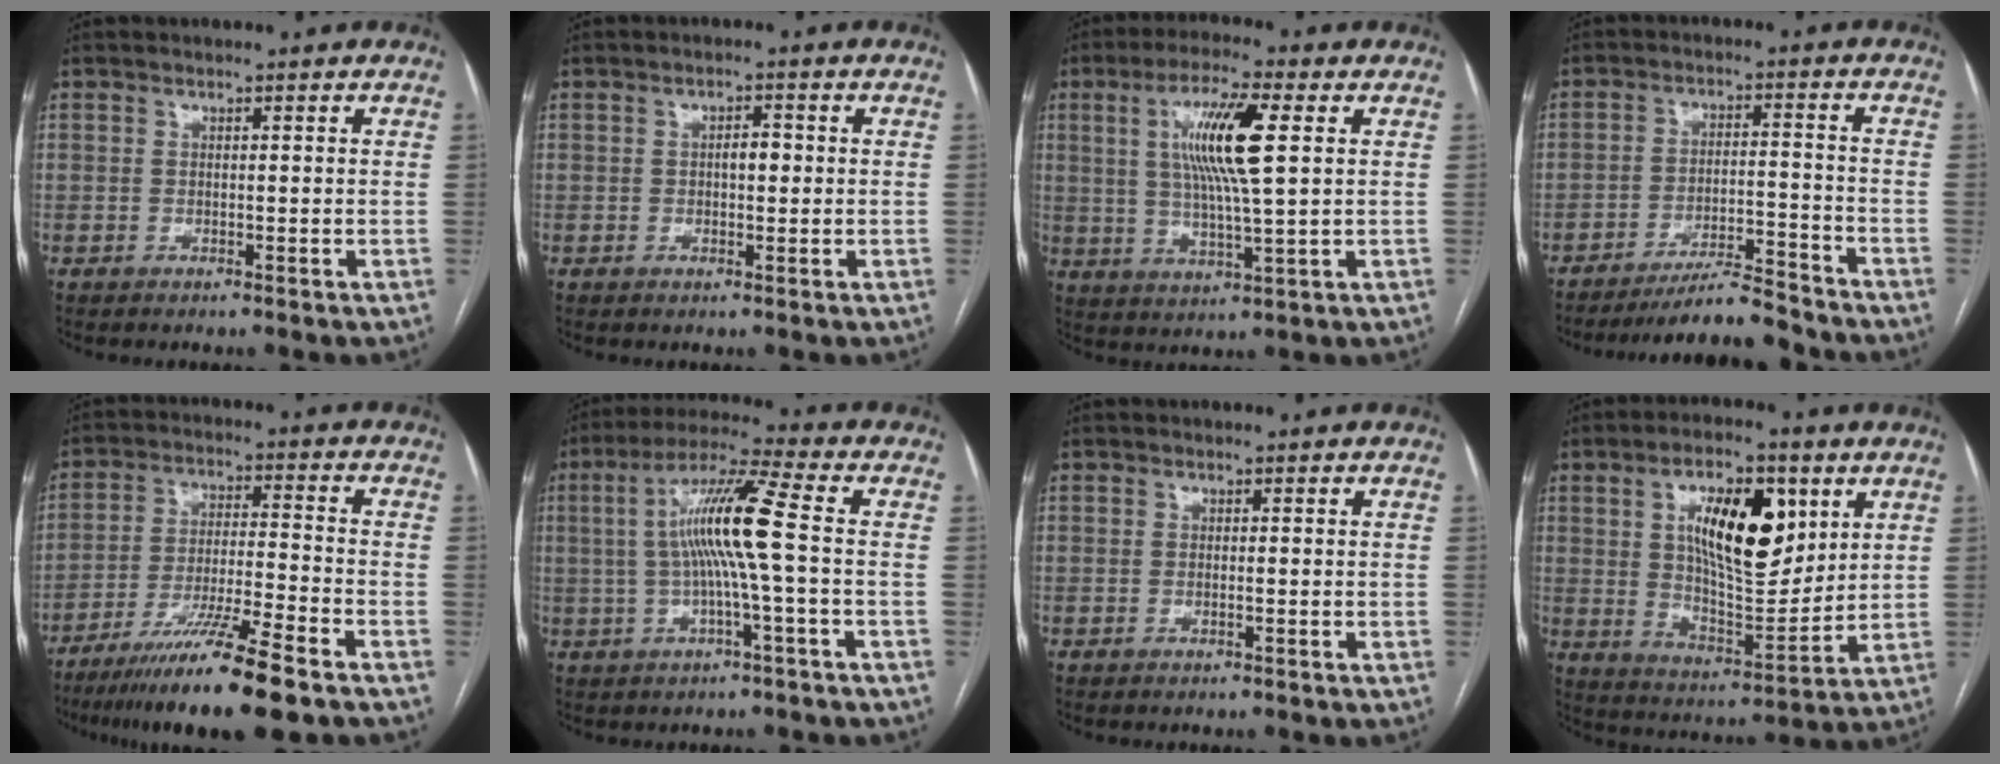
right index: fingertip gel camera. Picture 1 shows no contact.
{"total": 2.2, "force": [0.0, 1.0, 2.0], "torque": [-0.030, 0.007, -0.001]}
{"total": 11.4, "force": [2.7, 0.9, 11.0], "torque": [-0.210, 0.005, 0.048]}
{"total": 7.2, "force": [-7.0, -0.6, 1.8], "torque": [-0.022, -0.003, -0.121]}
{"total": 14.2, "force": [-10.1, -0.7, 10.0], "torque": [-0.182, -0.040, -0.175]}
{"total": 10.8, "force": [0.1, -0.8, 10.8], "torque": [-0.204, 0.018, -0.001]}
{"total": 0.0}
{"total": 15.1, "force": [5.2, 5.7, 13.0], "torque": [-0.221, 0.007, 0.092]}